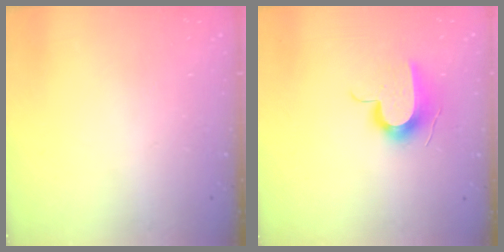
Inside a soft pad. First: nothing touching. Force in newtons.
{"total": 10.6, "press": 10.5, "slide": 1.3}